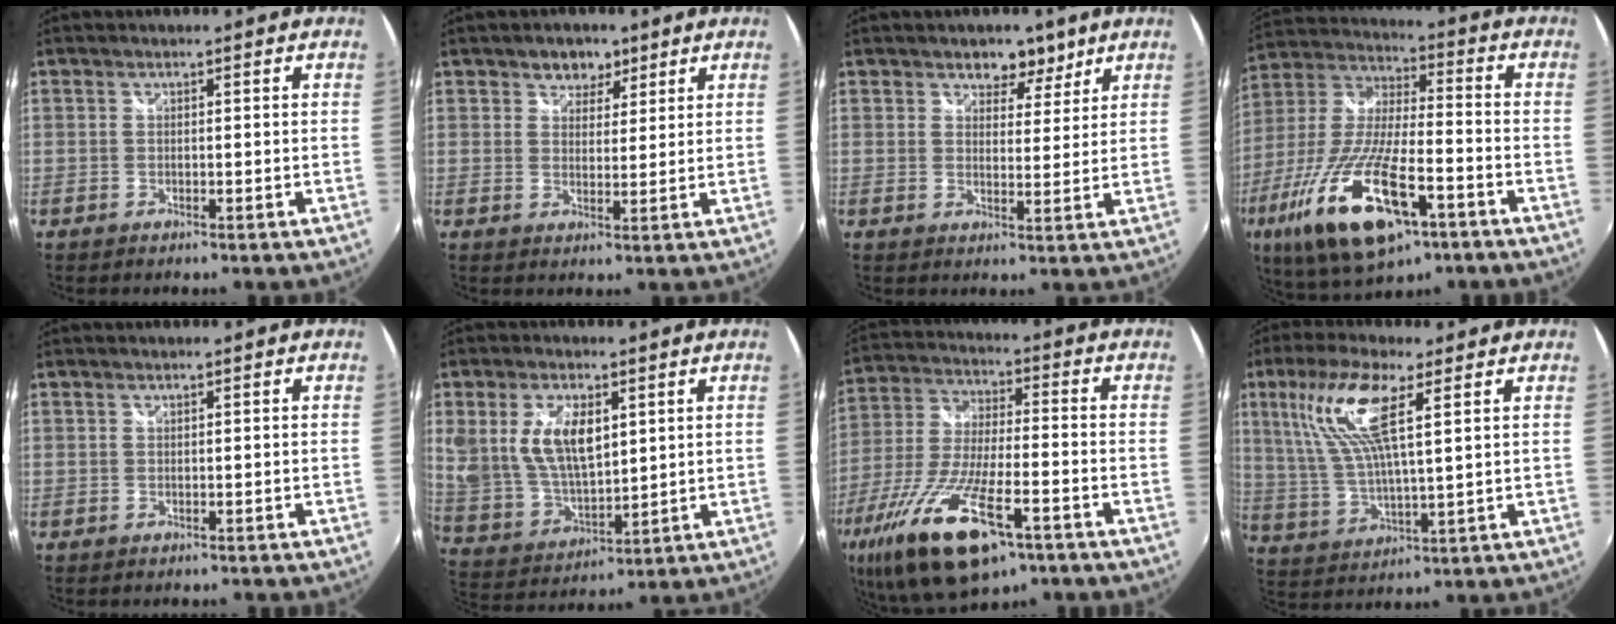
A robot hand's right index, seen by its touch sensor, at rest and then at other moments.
{"total": 4.3, "force": [2.6, 3.2, 1.1], "torque": [-0.008, 0.004, 0.041]}
{"total": 4.7, "force": [3.2, 3.0, 1.5], "torque": [-0.008, -0.010, 0.044]}
{"total": 22.9, "force": [-11.0, 7.9, 18.5], "torque": [-0.382, -0.055, -0.196]}
{"total": 0.0}
{"total": 13.0, "force": [4.1, 6.9, 10.2], "torque": [-0.206, -0.001, 0.094]}
{"total": 22.8, "force": [-12.5, 7.9, 17.4], "torque": [-0.362, -0.063, -0.224]}
{"total": 13.1, "force": [5.6, 3.3, 11.4], "torque": [-0.231, 0.010, 0.119]}